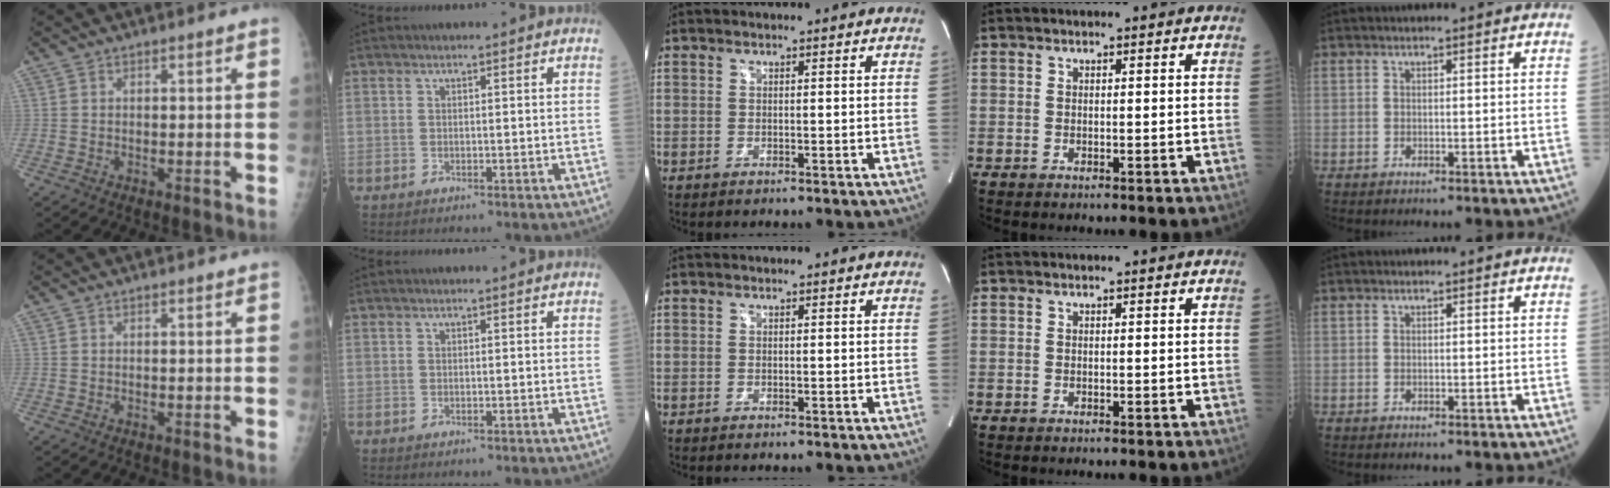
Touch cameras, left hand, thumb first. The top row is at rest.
{}